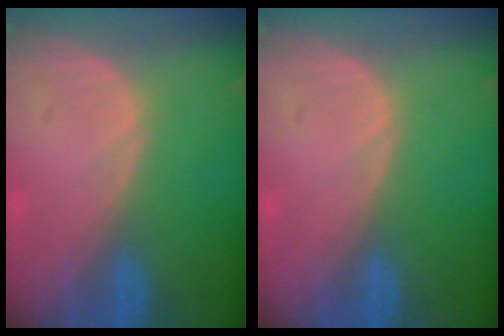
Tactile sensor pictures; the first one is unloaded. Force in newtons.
{"total": 0.0}